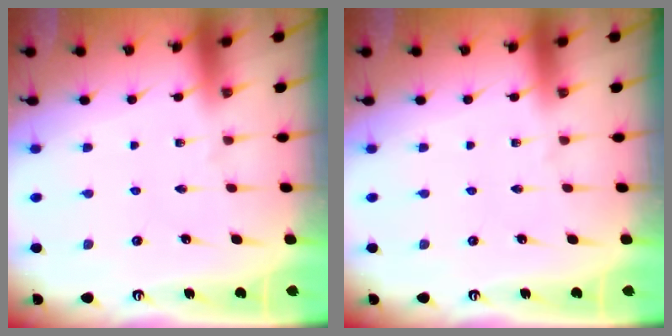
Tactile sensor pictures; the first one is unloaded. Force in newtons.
{"total": 0.0}